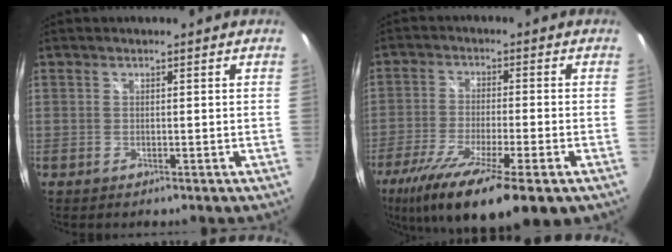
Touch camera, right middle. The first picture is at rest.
{"total": 17.2, "force": [-10.4, 3.2, 13.2], "torque": [-0.255, -0.063, -0.178]}